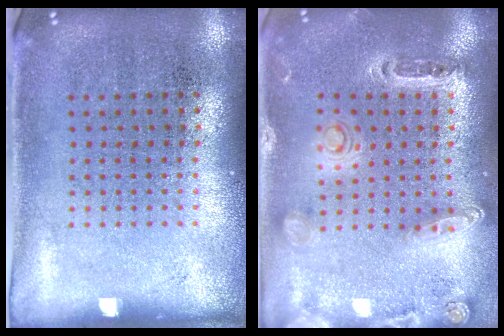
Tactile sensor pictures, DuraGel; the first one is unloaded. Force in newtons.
{"total": 1.4, "press": 1.4, "slide": 0.3}